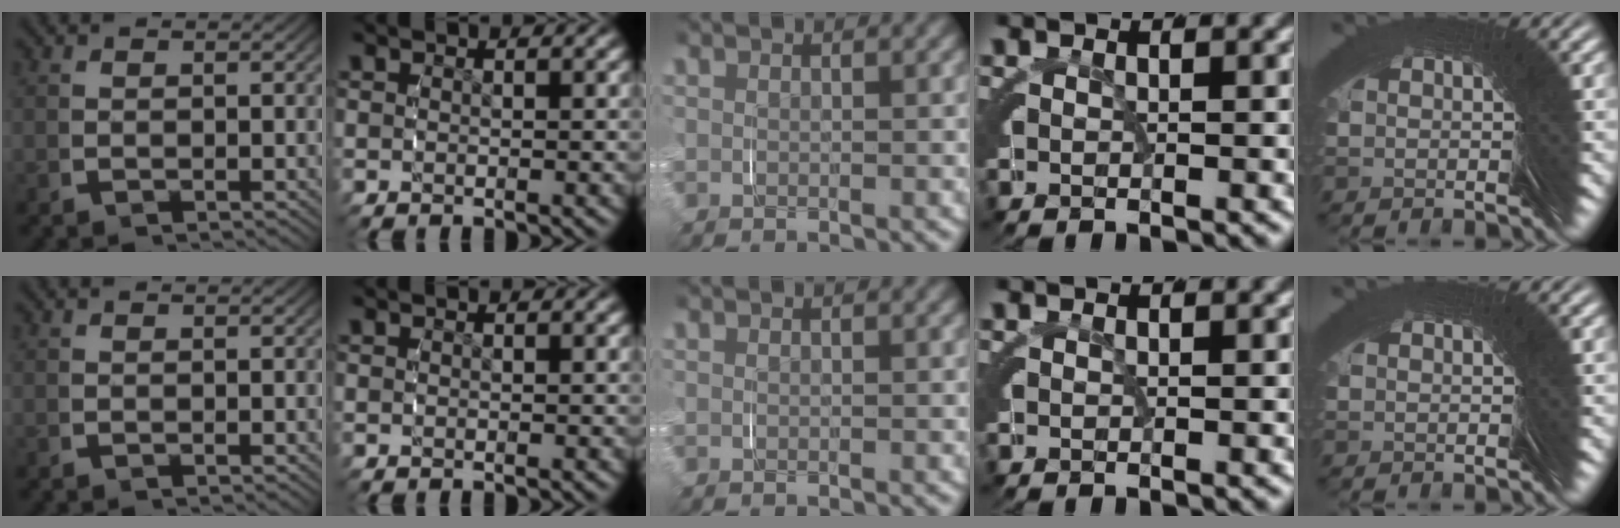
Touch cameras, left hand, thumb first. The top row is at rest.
{}